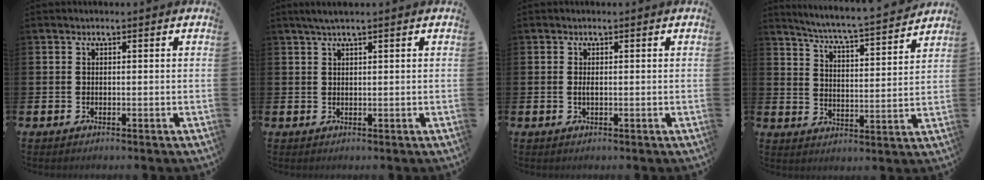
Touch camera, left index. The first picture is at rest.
{"total": 1.8, "force": [1.3, 0.0, 1.3], "torque": [-0.026, 0.004, 0.024]}
{"total": 0.7, "force": [0.0, 0.2, 0.7], "torque": [-0.010, 0.000, -0.002]}
{"total": 5.9, "force": [5.7, -0.5, 1.5], "torque": [-0.054, -0.050, 0.094]}